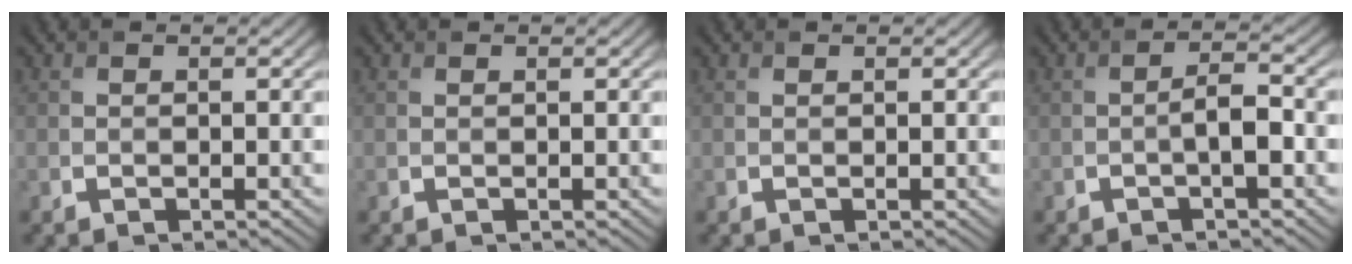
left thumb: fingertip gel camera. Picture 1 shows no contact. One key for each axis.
{"total": 0.0}
{"total": 0.0}
{"total": 2.7, "fx": -1.0, "fy": 0.6, "fz": 2.4, "tx": -0.046, "ty": 0.006, "tz": -0.024}